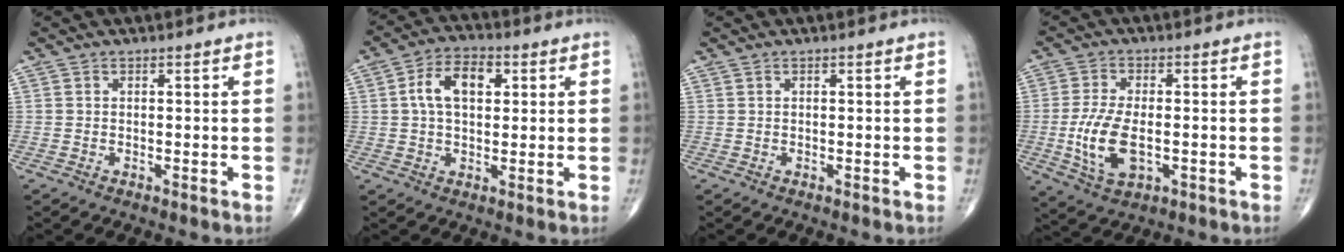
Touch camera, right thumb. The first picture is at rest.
{"total": 8.7, "force": [1.9, 5.2, 6.7], "torque": [-0.111, 0.015, 0.027]}
{"total": 0.0}
{"total": 10.1, "force": [-1.9, 5.1, 8.5], "torque": [-0.174, -0.004, -0.031]}